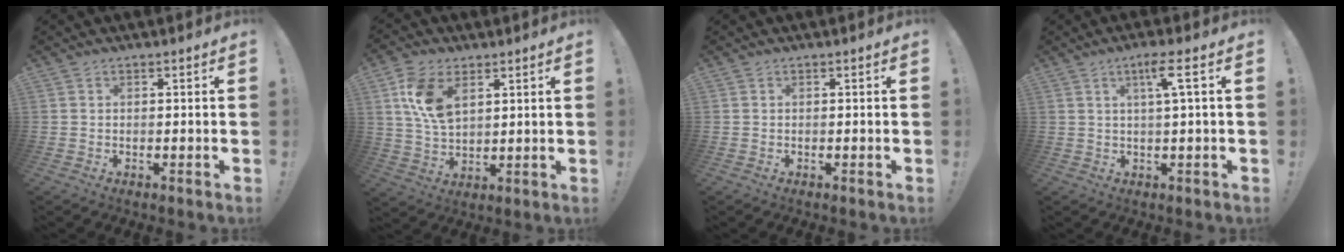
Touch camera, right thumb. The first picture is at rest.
{"total": 11.7, "force": [5.1, 7.0, 7.8], "torque": [-0.155, -0.012, 0.094]}
{"total": 0.0}
{"total": 5.7, "force": [2.0, -0.2, 5.3], "torque": [-0.082, -0.007, 0.023]}